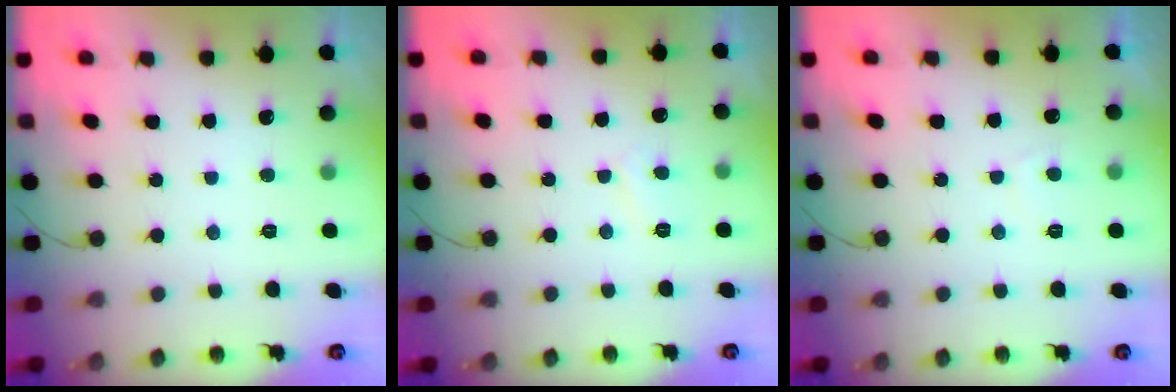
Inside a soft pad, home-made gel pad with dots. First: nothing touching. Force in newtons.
{"total": 3.9, "press": 3.9, "slide": 0.5}
{"total": 0.5, "press": 0.2, "slide": 0.5}